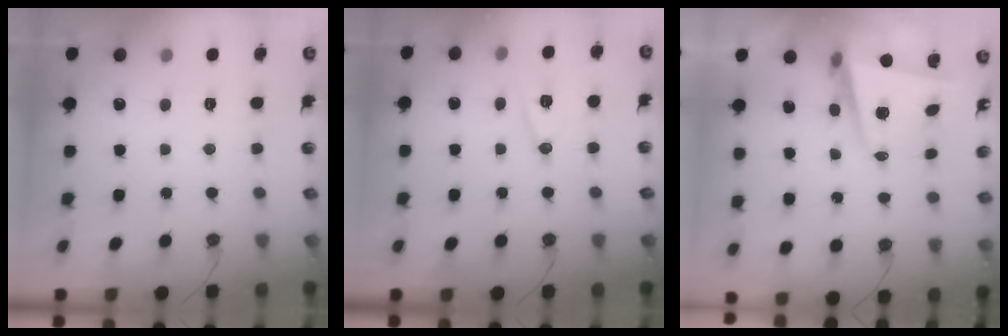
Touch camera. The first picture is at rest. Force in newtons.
{"total": 10.5, "press": 9.9, "slide": 3.4}
{"total": 6.3, "press": 6.2, "slide": 0.9}